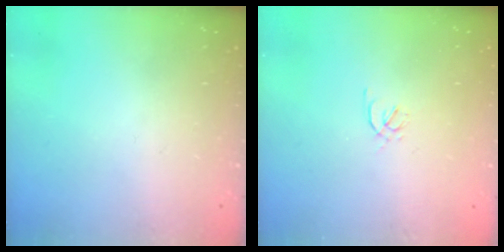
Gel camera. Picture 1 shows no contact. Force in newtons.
{"total": 1.7, "press": 1.6, "slide": 0.5}